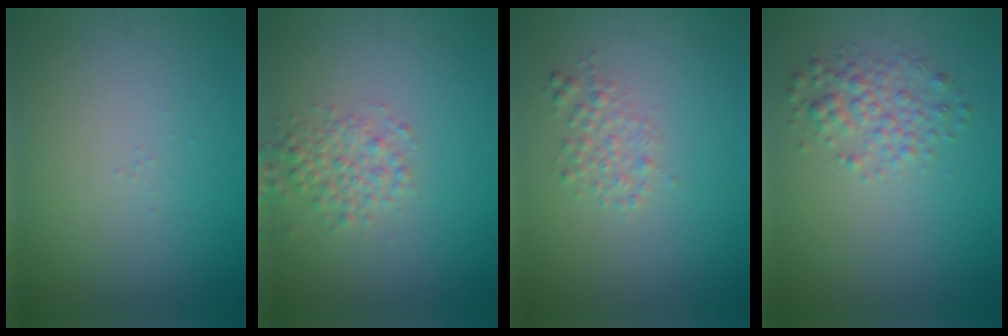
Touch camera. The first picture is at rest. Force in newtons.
{"total": 2.4, "press": 2.4, "slide": 0.1}
{"total": 1.6, "press": 1.6, "slide": 0.1}
{"total": 2.6, "press": 2.6, "slide": 0.0}